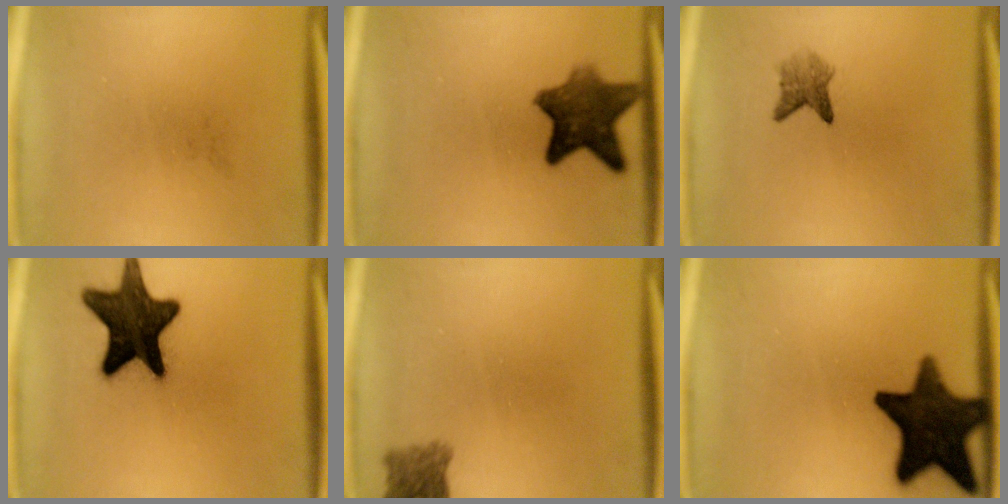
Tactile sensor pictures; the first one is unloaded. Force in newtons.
{"total": 9.3}
{"total": 2.7}
{"total": 16.6}
{"total": 3.1}
{"total": 15.7}